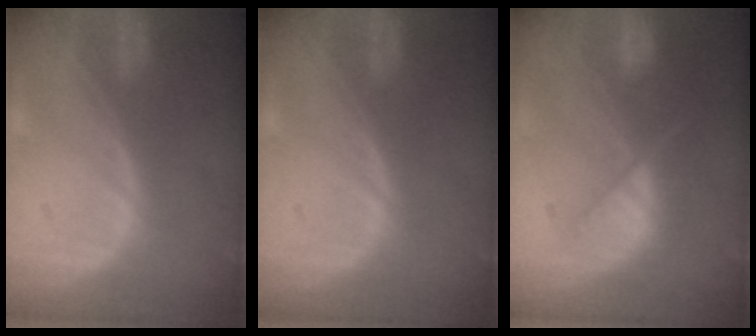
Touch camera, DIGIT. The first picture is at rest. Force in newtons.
{"total": 0.0}
{"total": 9.0, "press": 7.7, "slide": 4.6}